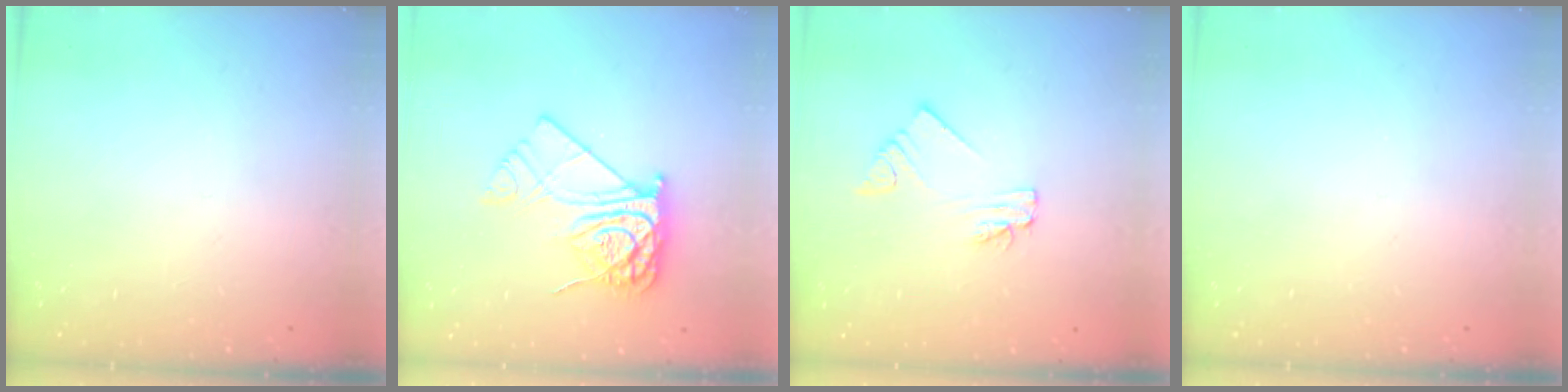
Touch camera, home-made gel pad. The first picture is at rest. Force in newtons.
{"total": 12.8, "press": 12.7, "slide": 1.2}
{"total": 2.0, "press": 2.0, "slide": 0.1}
{"total": 0.0}